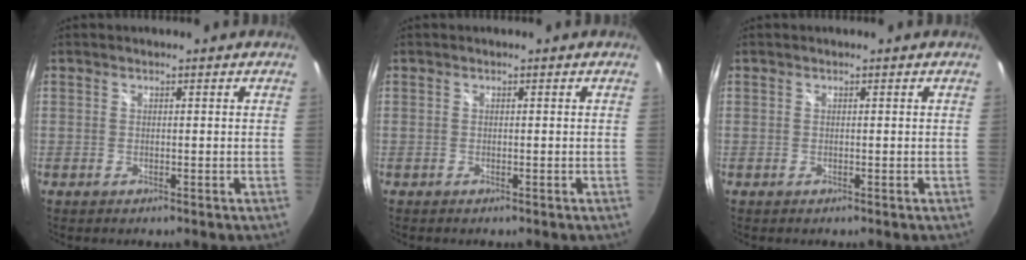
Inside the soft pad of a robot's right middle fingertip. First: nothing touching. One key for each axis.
{"total": 0.0}
{"total": 0.0}